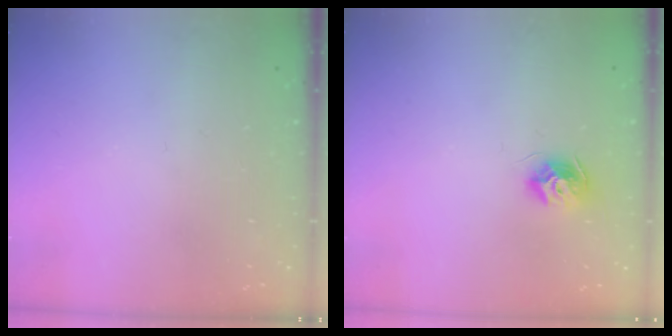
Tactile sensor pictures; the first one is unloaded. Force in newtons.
{"total": 8.7, "press": 8.7, "slide": 0.0}